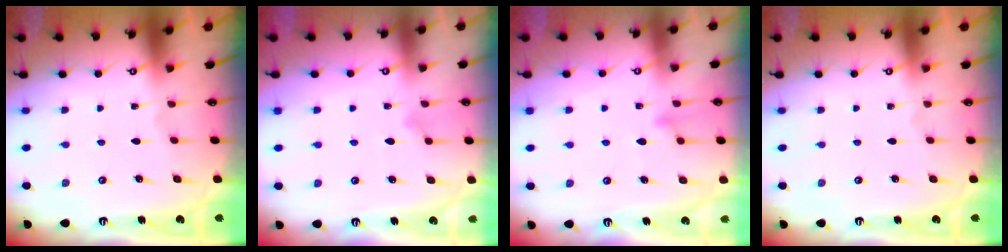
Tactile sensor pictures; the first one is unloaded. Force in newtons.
{"total": 6.8, "press": 6.5, "slide": 1.8}
{"total": 8.5, "press": 8.5, "slide": 0.5}
{"total": 0.0}